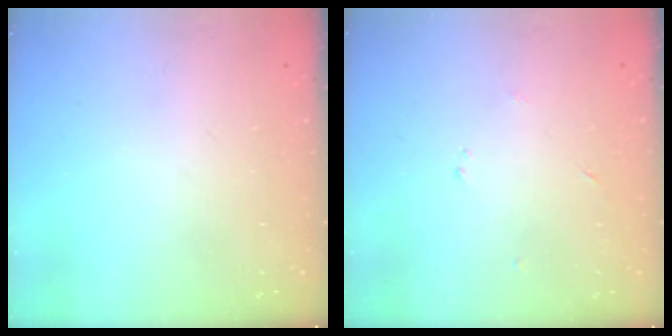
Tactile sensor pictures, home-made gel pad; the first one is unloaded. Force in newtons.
{"total": 2.4, "press": 2.4, "slide": 0.3}